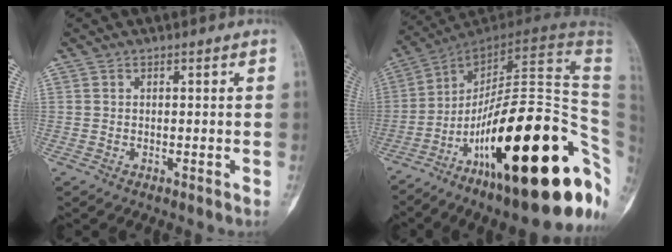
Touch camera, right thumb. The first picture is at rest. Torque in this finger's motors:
{"motor_torque": [3.84, 1.17, 2.24, -0.53, 0.85]}